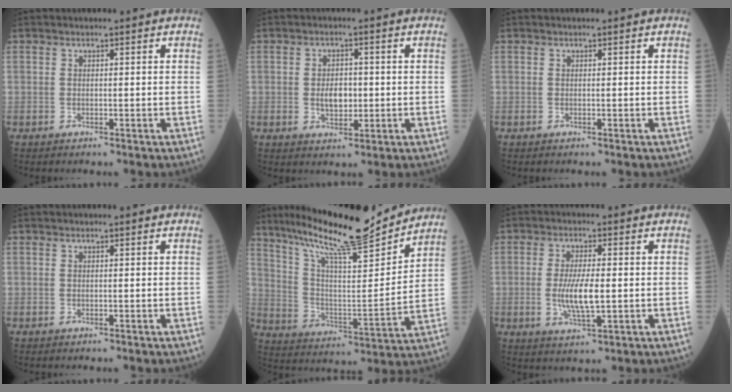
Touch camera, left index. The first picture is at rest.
{"total": 4.1, "force": [-0.1, 2.6, 3.2], "torque": [-0.056, 0.004, 0.006]}
{"total": 0.0}
{"total": 0.0}
{"total": 20.5, "force": [17.9, 1.5, 9.9], "torque": [-0.177, 0.002, 0.296]}
{"total": 6.5, "force": [-0.4, 1.7, 6.2], "torque": [-0.131, -0.007, -0.003]}